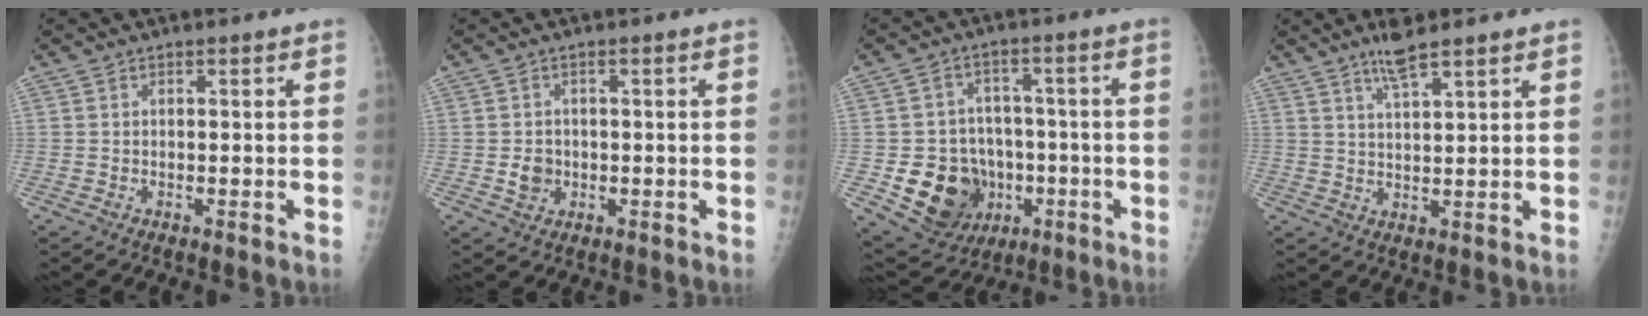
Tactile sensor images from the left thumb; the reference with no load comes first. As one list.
[{"total": 2.9, "force": [-0.4, 2.6, 1.3], "torque": [-0.008, 0.003, -0.002]}, {"total": 14.4, "force": [-3.9, 12.1, 6.9], "torque": [-0.083, 0.020, -0.045]}, {"total": 5.0, "force": [3.9, 0.6, 3.2], "torque": [-0.057, -0.020, 0.073]}]